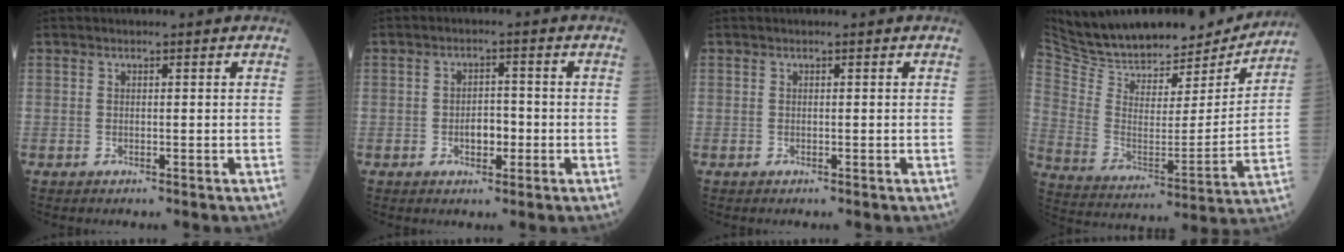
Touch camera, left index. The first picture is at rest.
{"total": 3.2, "force": [-1.1, 1.7, 2.4], "torque": [-0.032, 0.003, -0.016]}
{"total": 0.0}
{"total": 23.3, "force": [21.3, 7.1, 6.4], "torque": [-0.114, -0.021, 0.323]}